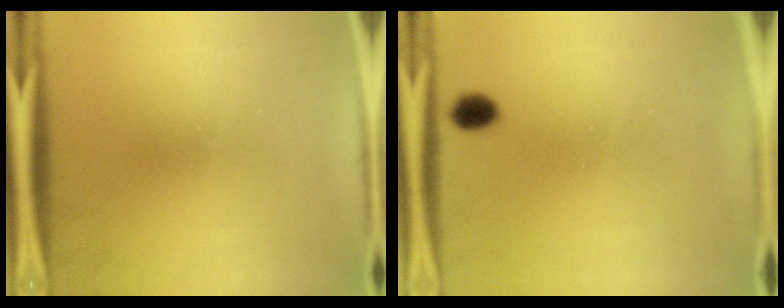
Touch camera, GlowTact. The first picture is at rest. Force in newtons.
{"total": 1.7}